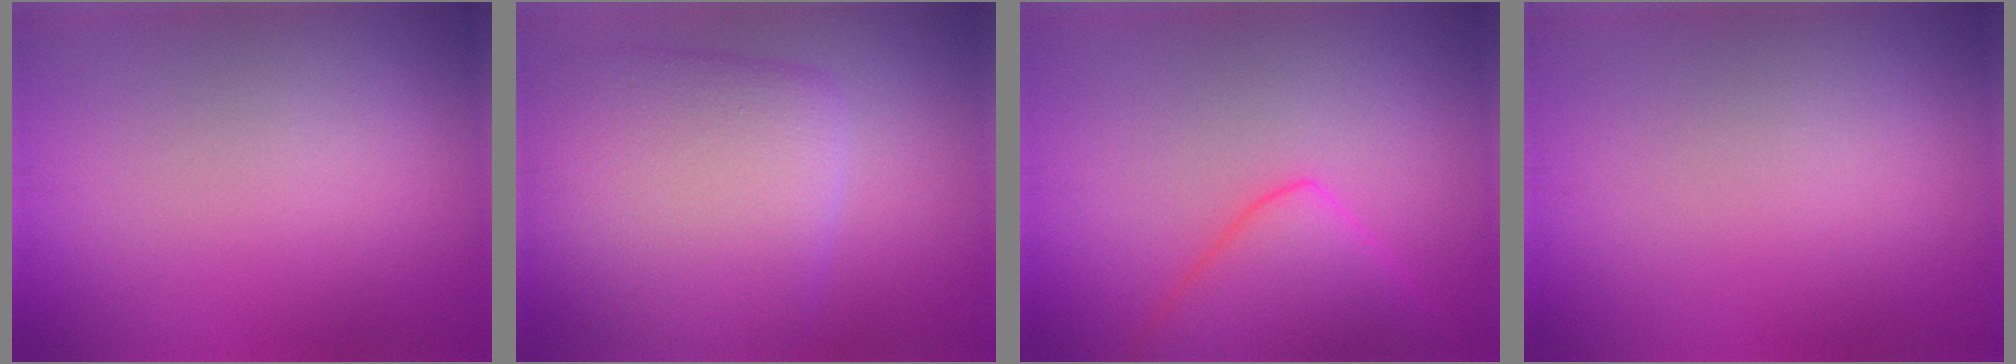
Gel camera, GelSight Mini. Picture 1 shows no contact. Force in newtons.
{"total": 9.2, "press": 9.2, "slide": 0.5}
{"total": 5.2, "press": 5.2, "slide": 0.4}
{"total": 0.0}